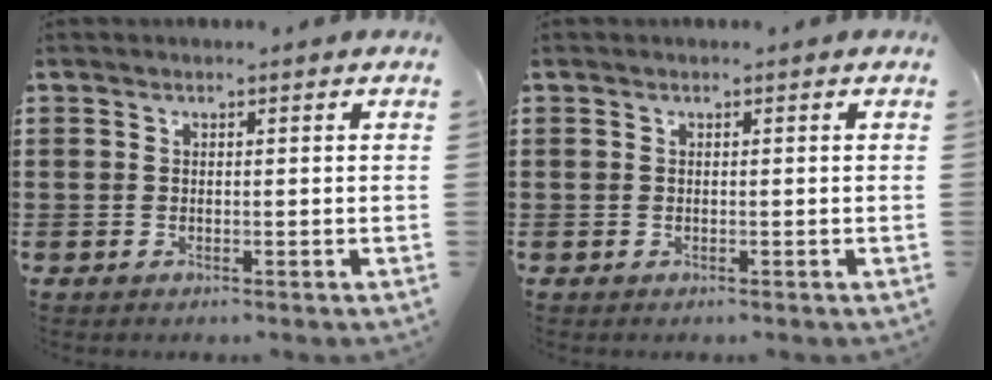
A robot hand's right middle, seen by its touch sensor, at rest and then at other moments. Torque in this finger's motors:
{"motor_torque": [-0.10, 0.04, 0.01, 0.00]}